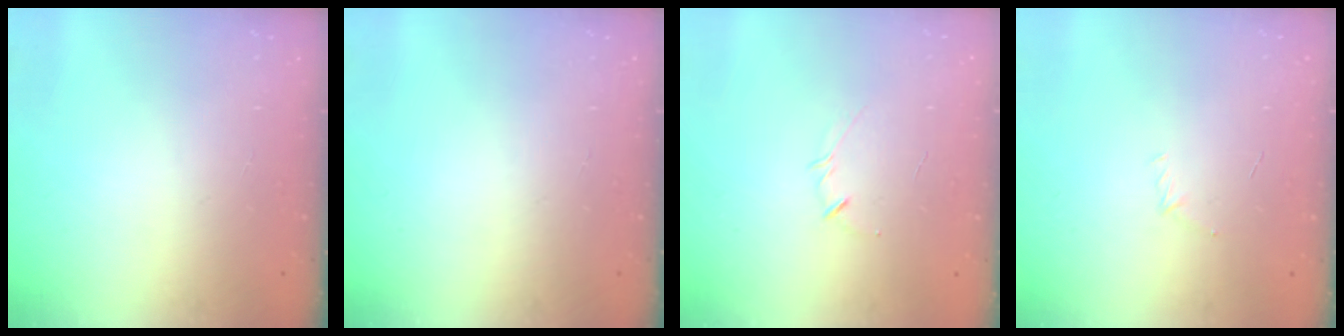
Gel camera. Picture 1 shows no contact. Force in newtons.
{"total": 0.0}
{"total": 2.1, "press": 2.1, "slide": 0.4}
{"total": 3.1, "press": 2.9, "slide": 0.9}